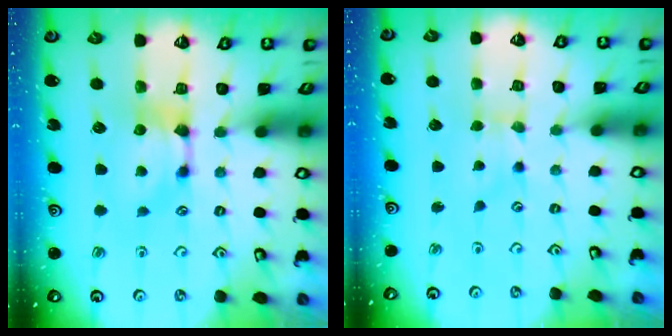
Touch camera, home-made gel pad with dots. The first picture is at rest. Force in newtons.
{"total": 1.0, "press": 0.9, "slide": 0.3}